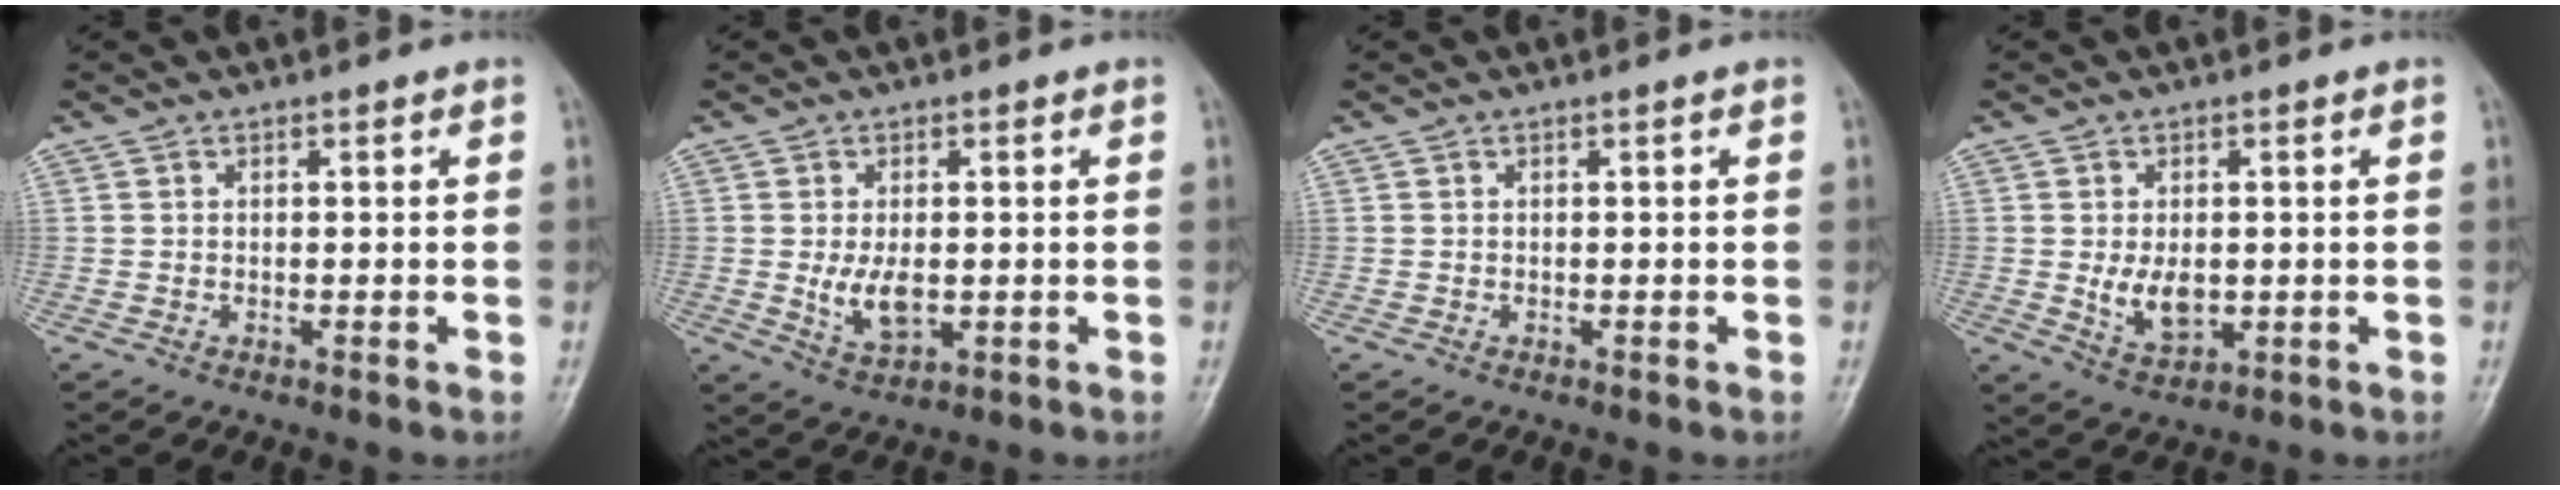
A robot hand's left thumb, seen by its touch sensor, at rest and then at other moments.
{"total": 5.7, "force": [-0.3, 3.4, 4.6], "torque": [-0.076, -0.012, 0.002]}
{"total": 0.0}
{"total": 6.1, "force": [-0.2, 4.0, 4.6], "torque": [-0.064, -0.011, 0.008]}